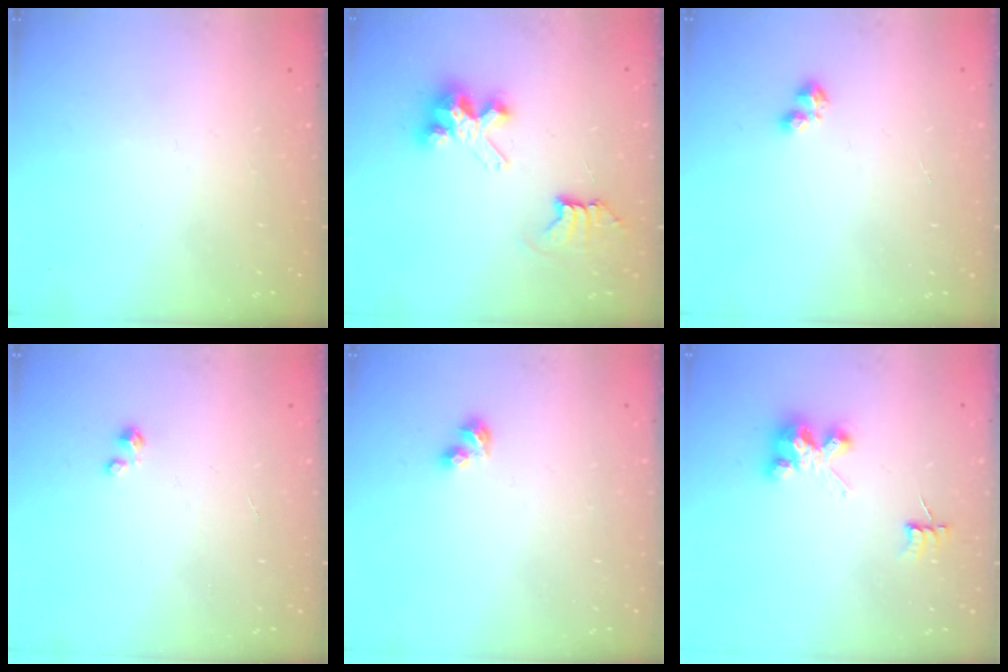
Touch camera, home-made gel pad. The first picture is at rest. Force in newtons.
{"total": 7.9, "press": 7.9, "slide": 0.2}
{"total": 2.3, "press": 2.3, "slide": 0.4}
{"total": 0.0}
{"total": 3.4, "press": 3.3, "slide": 0.9}
{"total": 4.5, "press": 4.5, "slide": 0.1}